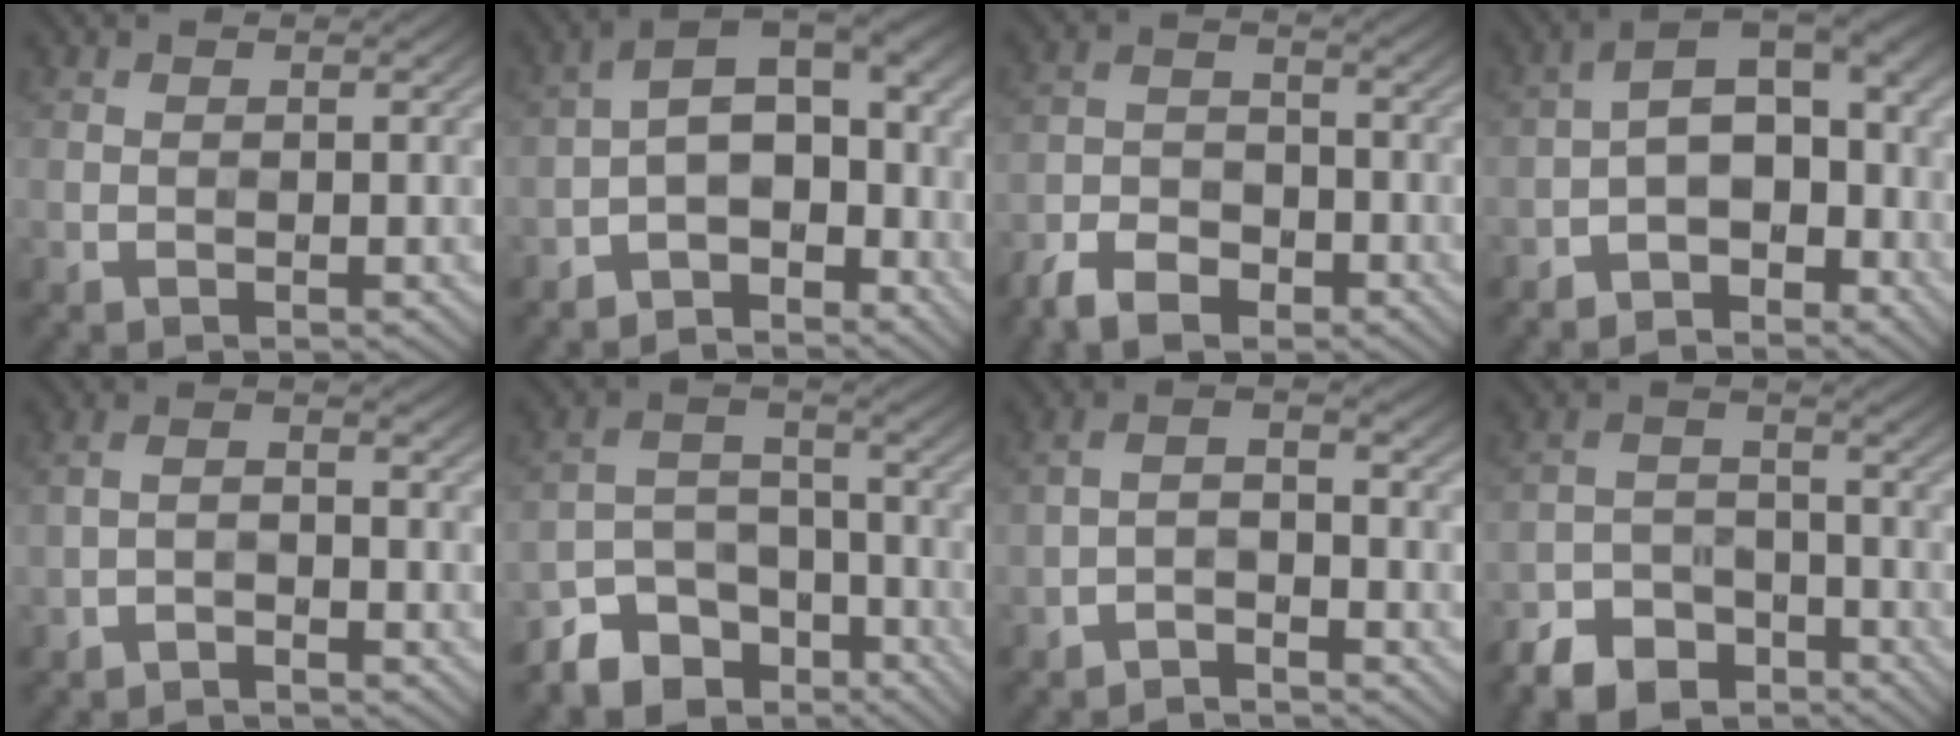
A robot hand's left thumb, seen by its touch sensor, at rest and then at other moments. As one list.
[{"total": 9.1, "force": [-4.4, 4.8, 6.4], "torque": [-0.090, 0.004, -0.087]}, {"total": 6.9, "force": [-4.9, 3.6, 3.3], "torque": [-0.067, -0.006, -0.104]}, {"total": 9.0, "force": [-4.2, 4.8, 6.3], "torque": [-0.090, 0.000, -0.078]}, {"total": 2.3, "force": [-1.8, 0.5, 1.4], "torque": [-0.032, 0.004, -0.043]}, {"total": 9.9, "force": [-7.1, 5.8, 3.7], "torque": [-0.075, -0.009, -0.123]}, {"total": 3.5, "force": [-2.9, 0.7, 1.9], "torque": [-0.039, 0.004, -0.064]}, {"total": 8.6, "force": [-6.6, 4.3, 3.4], "torque": [-0.070, -0.011, -0.125]}]